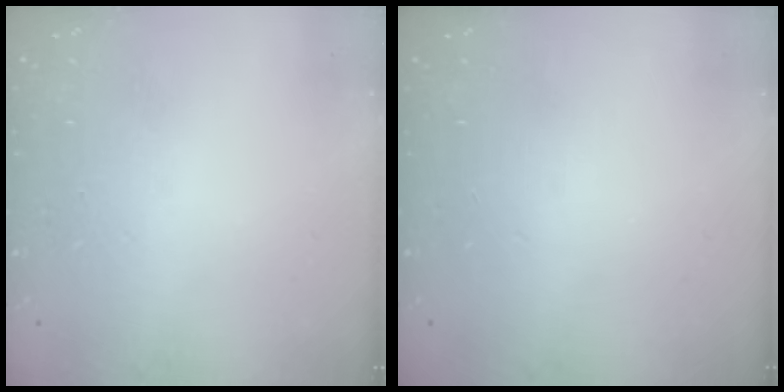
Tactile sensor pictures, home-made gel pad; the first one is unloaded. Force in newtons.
{"total": 0.0}